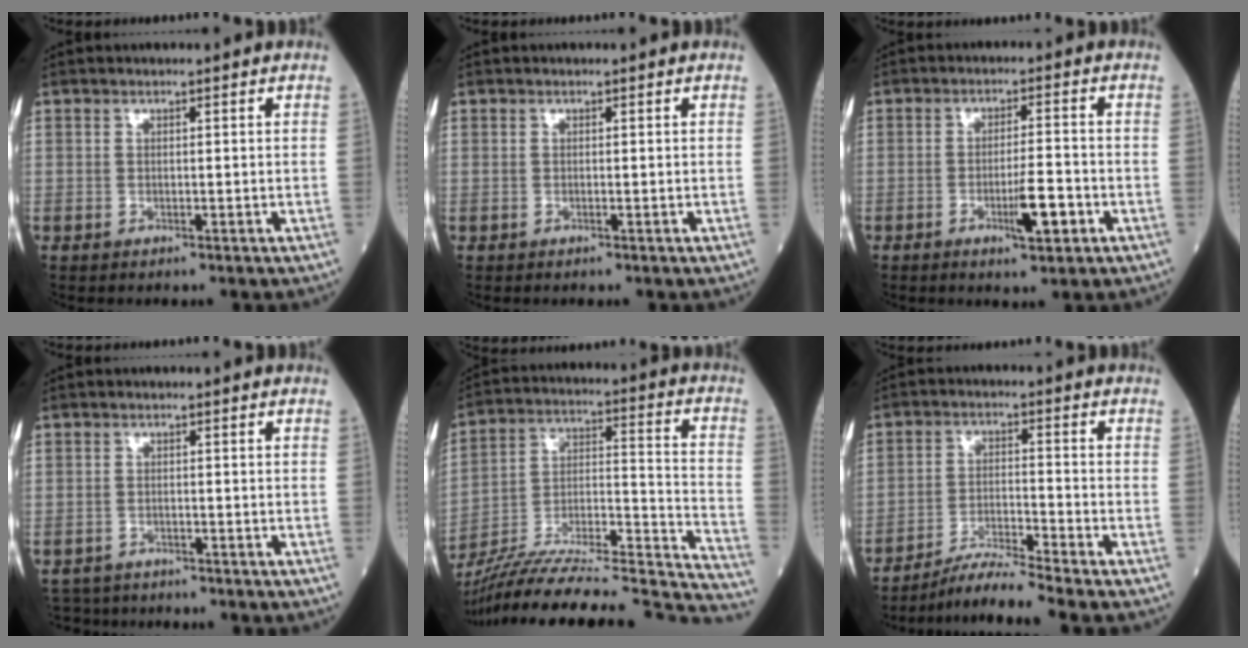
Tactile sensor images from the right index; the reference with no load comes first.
{"total": 0.0}
{"total": 5.5, "force": [-2.2, 0.7, 5.1], "torque": [-0.086, -0.003, -0.033]}
{"total": 3.5, "force": [-3.2, 1.1, -0.8], "torque": [0.012, -0.005, -0.054]}
{"total": 34.2, "force": [-31.5, 1.9, 13.2], "torque": [-0.158, -0.020, -0.459]}
{"total": 6.7, "force": [-5.9, -1.9, 2.3], "torque": [-0.048, -0.021, -0.109]}